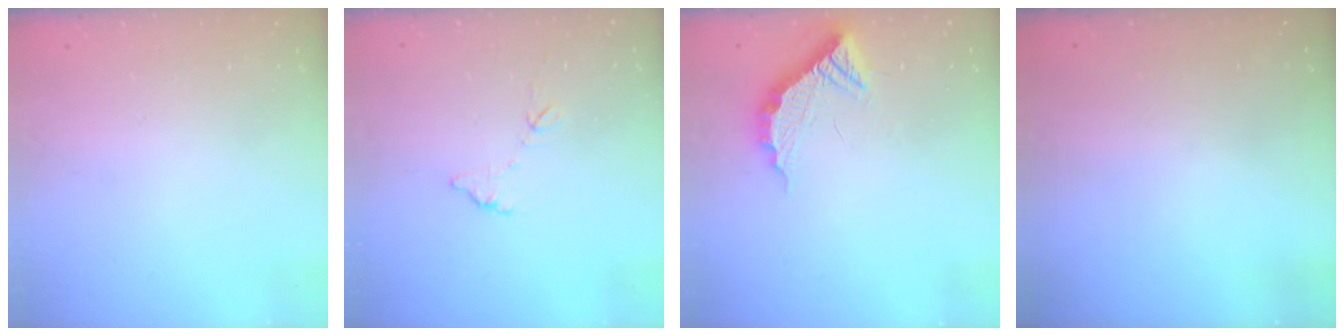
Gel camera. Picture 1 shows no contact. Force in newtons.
{"total": 5.5, "press": 5.5, "slide": 0.3}
{"total": 12.2, "press": 12.1, "slide": 0.9}
{"total": 2.9, "press": 2.9, "slide": 0.3}